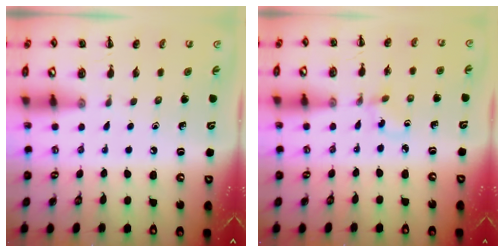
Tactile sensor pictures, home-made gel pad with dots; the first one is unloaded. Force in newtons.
{"total": 1.4, "press": 1.2, "slide": 0.7}